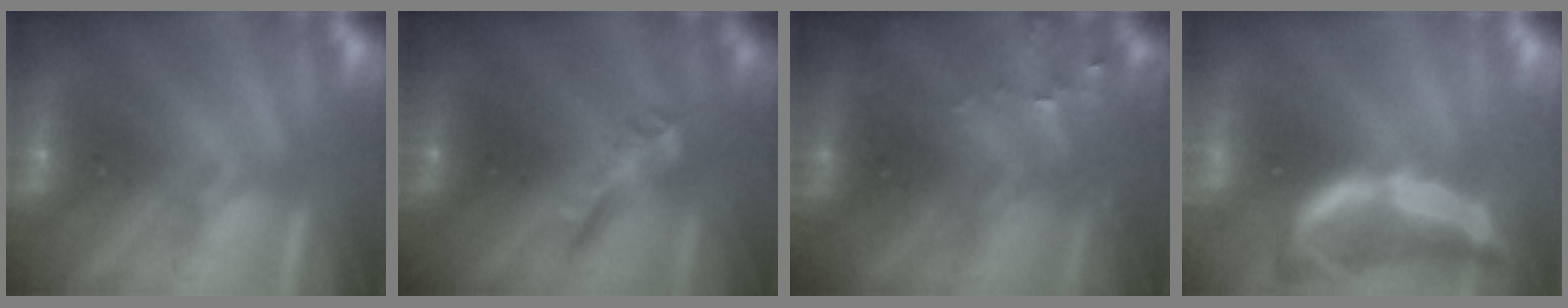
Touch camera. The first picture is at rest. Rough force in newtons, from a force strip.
{"total": 7.9}
{"total": 7.7}
{"total": 1.9}